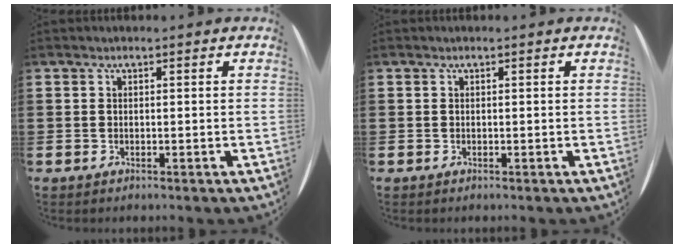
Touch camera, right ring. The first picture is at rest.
{"total": 0.0}